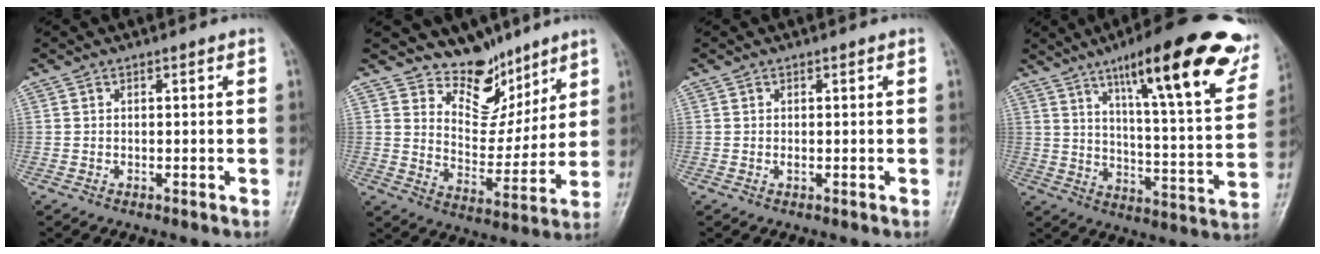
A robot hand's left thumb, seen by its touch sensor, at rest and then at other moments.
{"total": 11.4, "force": [9.0, 6.5, 2.7], "torque": [0.007, -0.069, 0.158]}
{"total": 0.7, "force": [0.2, 0.3, 0.5], "torque": [-0.005, 0.000, 0.002]}
{"total": 26.8, "force": [15.1, 5.7, 21.4], "torque": [-0.279, -0.044, 0.220]}